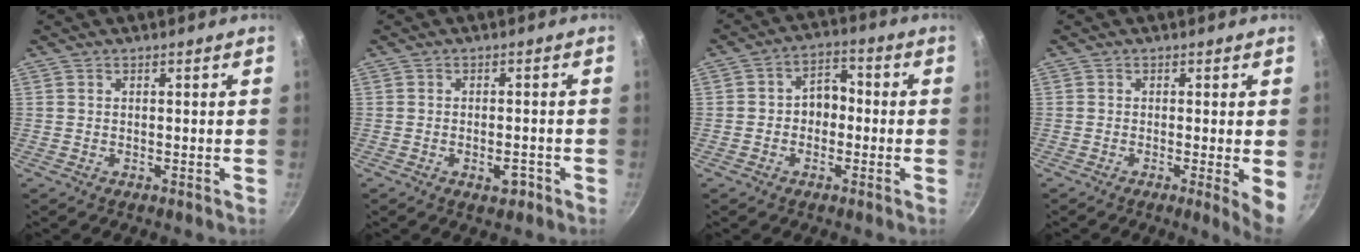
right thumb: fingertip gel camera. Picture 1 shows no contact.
{"total": 3.1, "force": [-1.6, 1.6, 2.2], "torque": [-0.019, 0.013, -0.021]}
{"total": 6.2, "force": [-0.8, 4.9, 3.8], "torque": [-0.014, 0.024, -0.022]}
{"total": 4.5, "force": [-0.4, 0.6, 4.5], "torque": [-0.054, -0.011, -0.008]}